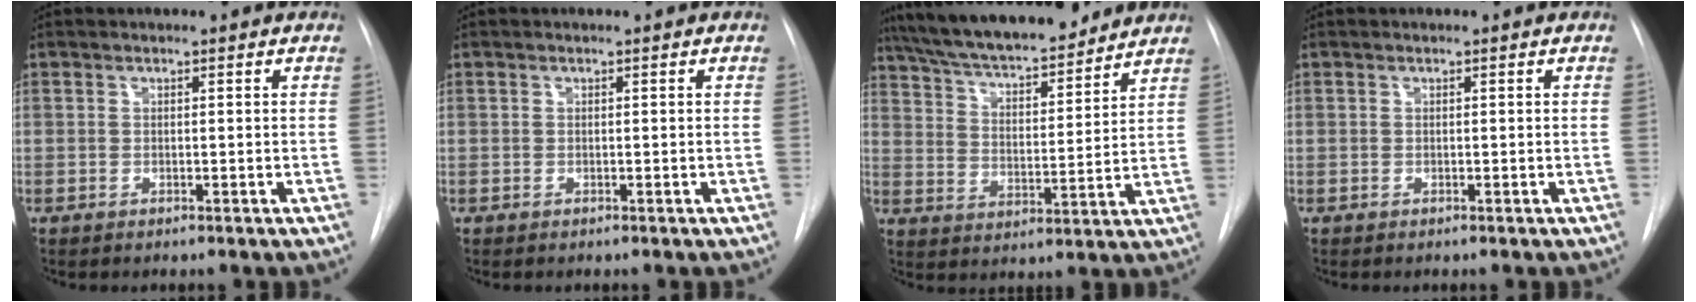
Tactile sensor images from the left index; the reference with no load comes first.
{"total": 0.0}
{"total": 18.8, "force": [16.7, 3.5, 8.1], "torque": [-0.138, 0.018, 0.261]}
{"total": 0.0}